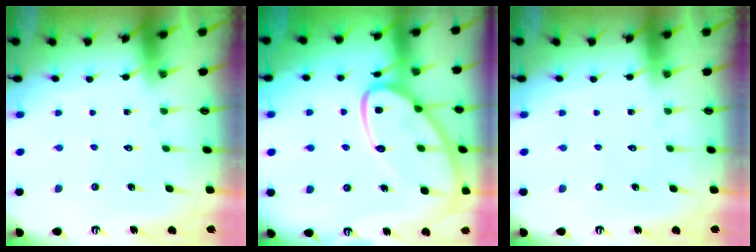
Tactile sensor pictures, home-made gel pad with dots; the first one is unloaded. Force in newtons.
{"total": 19.2, "press": 19.1, "slide": 1.7}
{"total": 0.0}